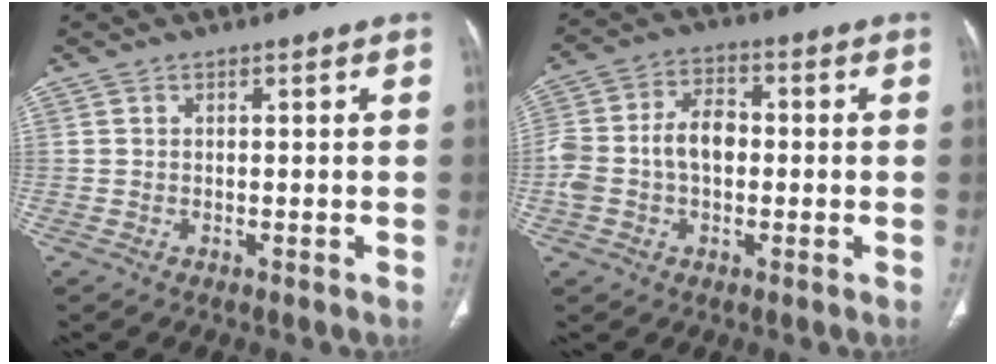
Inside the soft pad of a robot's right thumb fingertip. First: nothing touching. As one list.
[{"total": 9.9, "force": [-0.7, 6.6, 7.4], "torque": [-0.147, 0.031, -0.017]}]